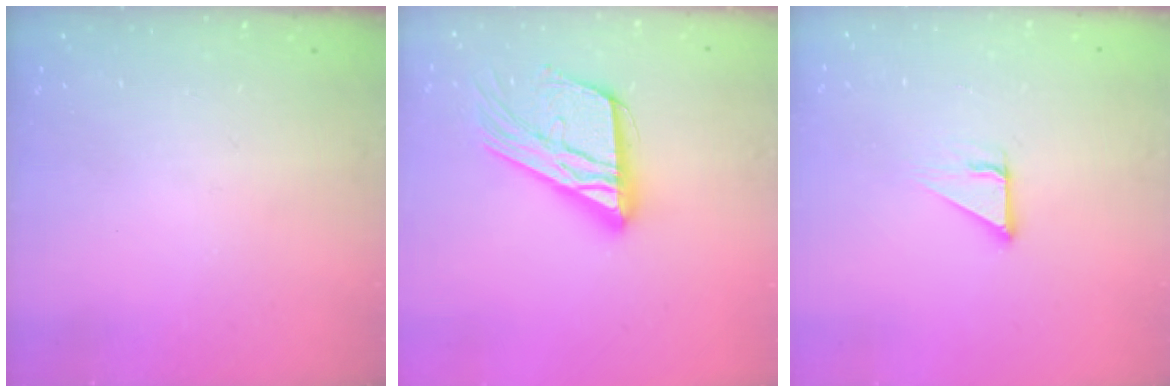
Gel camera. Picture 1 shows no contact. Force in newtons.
{"total": 17.5, "press": 17.4, "slide": 1.4}
{"total": 4.0, "press": 4.0, "slide": 0.2}